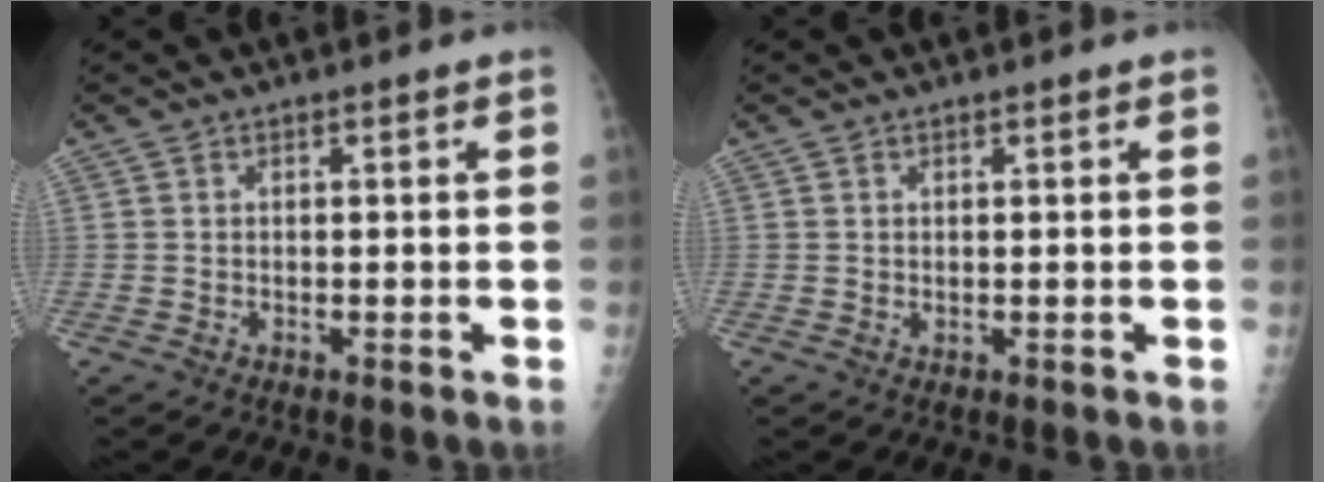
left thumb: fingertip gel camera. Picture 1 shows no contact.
{"total": 0.6, "force": [0.4, 0.2, 0.4], "torque": [-0.006, -0.005, 0.007]}